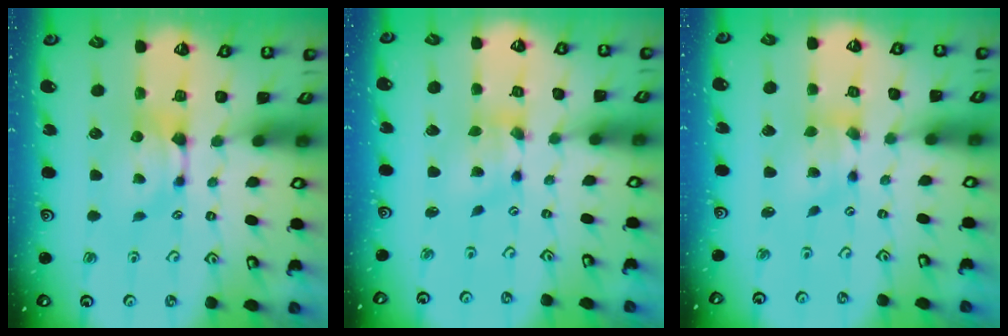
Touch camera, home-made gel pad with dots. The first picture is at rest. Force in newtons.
{"total": 2.4, "press": 1.6, "slide": 1.7}
{"total": 3.5, "press": 3.1, "slide": 1.6}